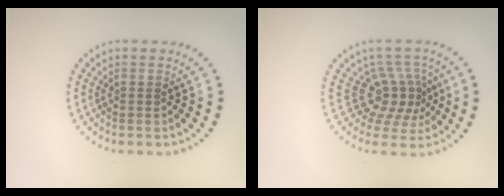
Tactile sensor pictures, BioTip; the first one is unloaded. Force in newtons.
{"total": 3.7, "press": 2.6, "slide": 2.6}